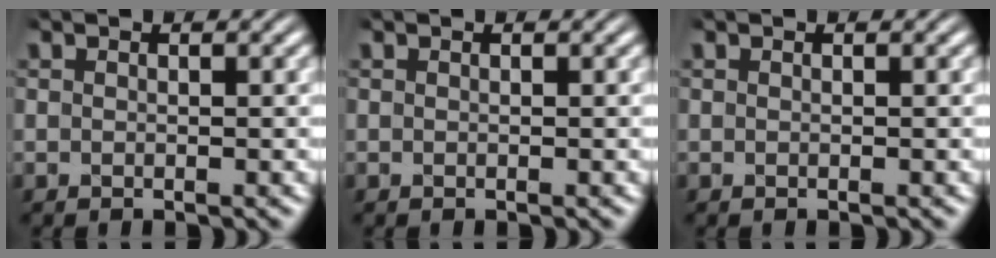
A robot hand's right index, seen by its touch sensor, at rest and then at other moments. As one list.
[{"total": 0.0}, {"total": 0.0}]